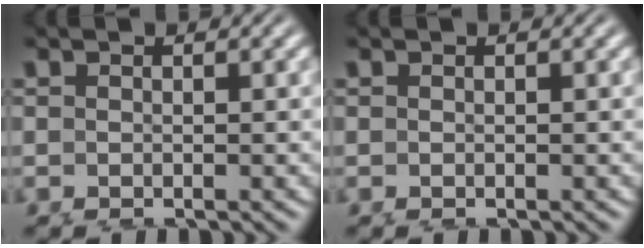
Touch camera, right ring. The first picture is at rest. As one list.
[{"total": 0.0}]